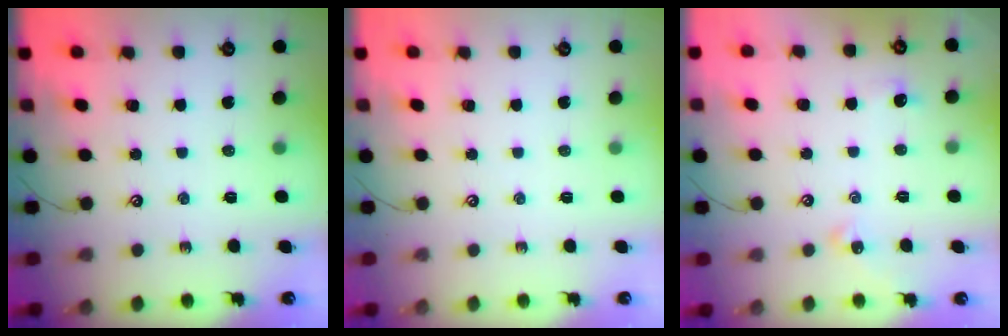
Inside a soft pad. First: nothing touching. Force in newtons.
{"total": 0.0}
{"total": 2.1, "press": 2.0, "slide": 0.6}